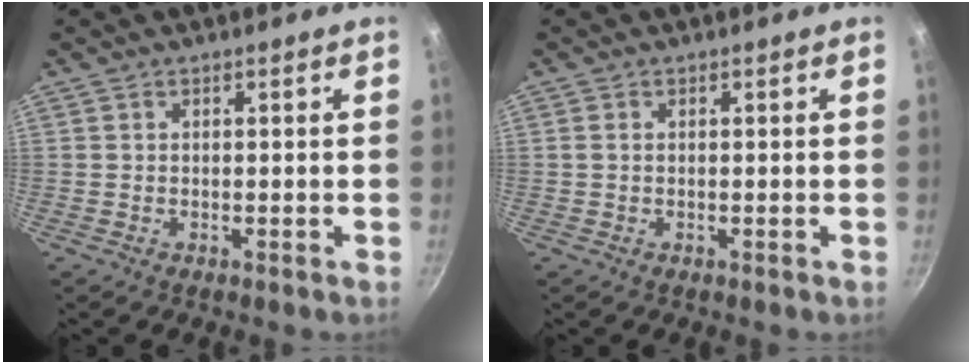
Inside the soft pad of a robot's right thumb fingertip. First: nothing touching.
{"total": 0.8, "force": [0.1, 0.5, 0.6], "torque": [-0.011, 0.001, 0.001]}